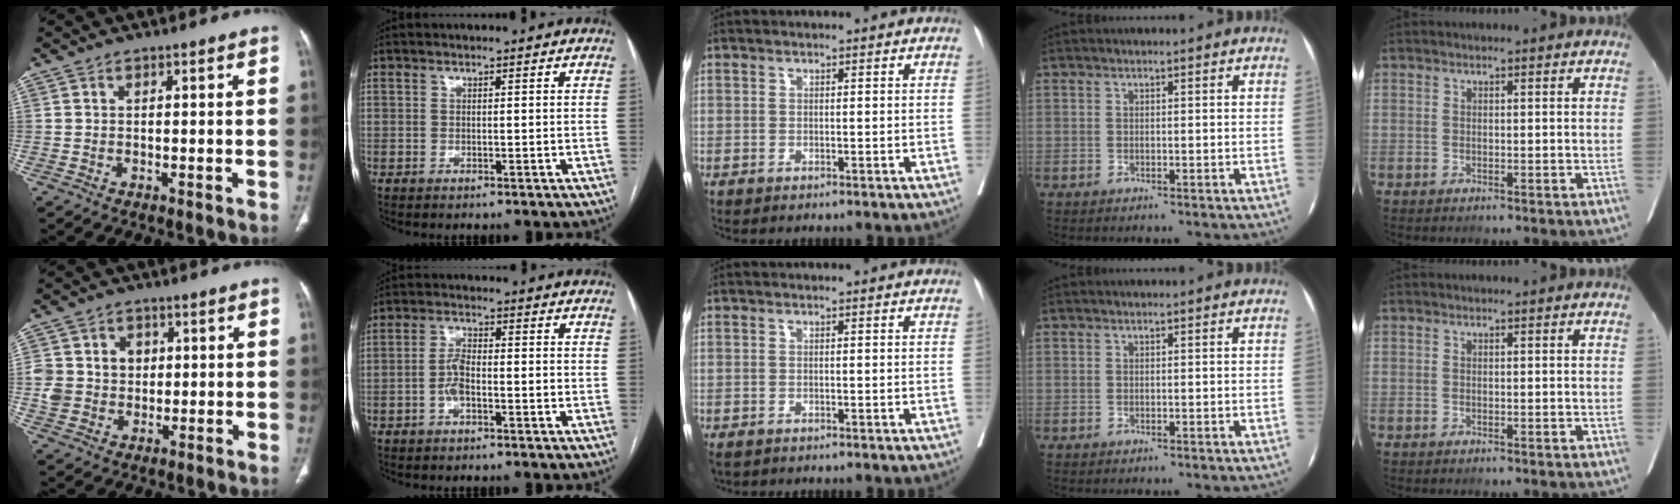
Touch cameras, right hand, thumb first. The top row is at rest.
{"thumb": {"total": 9.5, "force": [1.1, 8.3, 4.5], "torque": [-0.056, 0.005, 0.027]}, "index": {"total": 3.5, "force": [-1.1, 1.3, 3.0], "torque": [-0.064, 0.010, -0.022]}, "middle": {"total": 1.3, "force": [-0.9, 0.8, 0.4], "torque": [-0.010, -0.001, -0.012]}}